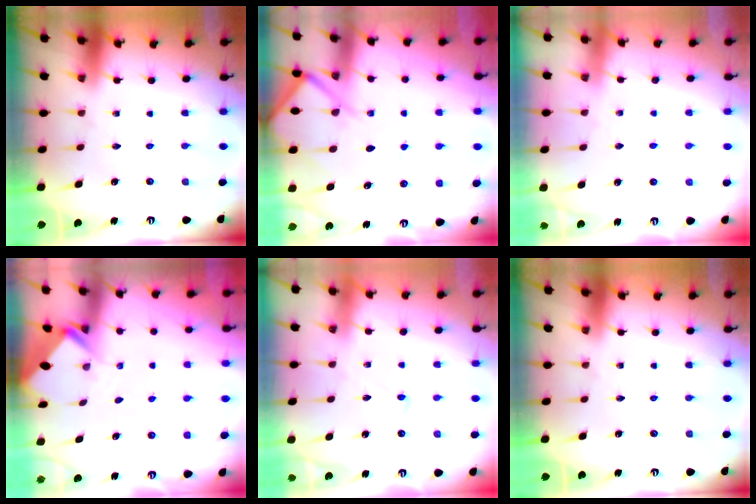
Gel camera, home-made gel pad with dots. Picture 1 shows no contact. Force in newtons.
{"total": 9.0, "press": 9.0, "slide": 1.0}
{"total": 1.6, "press": 1.6, "slide": 0.3}
{"total": 2.7, "press": 2.7, "slide": 0.2}
{"total": 2.2, "press": 2.2, "slide": 0.2}
{"total": 0.0}